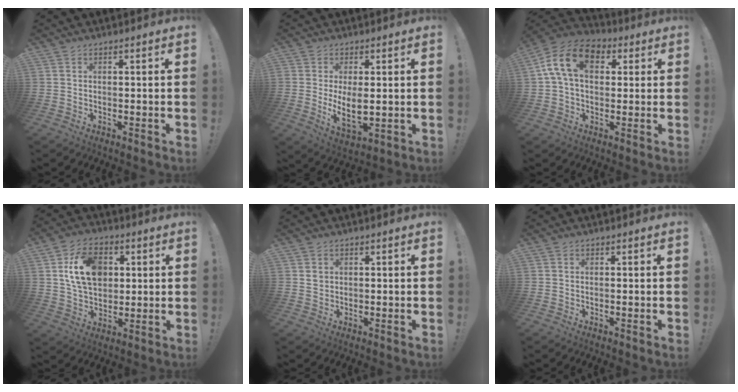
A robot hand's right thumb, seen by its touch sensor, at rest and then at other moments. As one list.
[{"total": 8.7, "force": [0.6, 4.9, 7.2], "torque": [-0.110, -0.014, 0.017]}, {"total": 14.3, "force": [4.2, 9.3, 10.0], "torque": [-0.190, 0.008, 0.076]}, {"total": 14.5, "force": [3.8, 10.5, 9.3], "torque": [-0.144, 0.002, 0.073]}, {"total": 1.8, "force": [0.5, 1.6, 0.6], "torque": [-0.004, 0.000, 0.007]}, {"total": 0.0}]